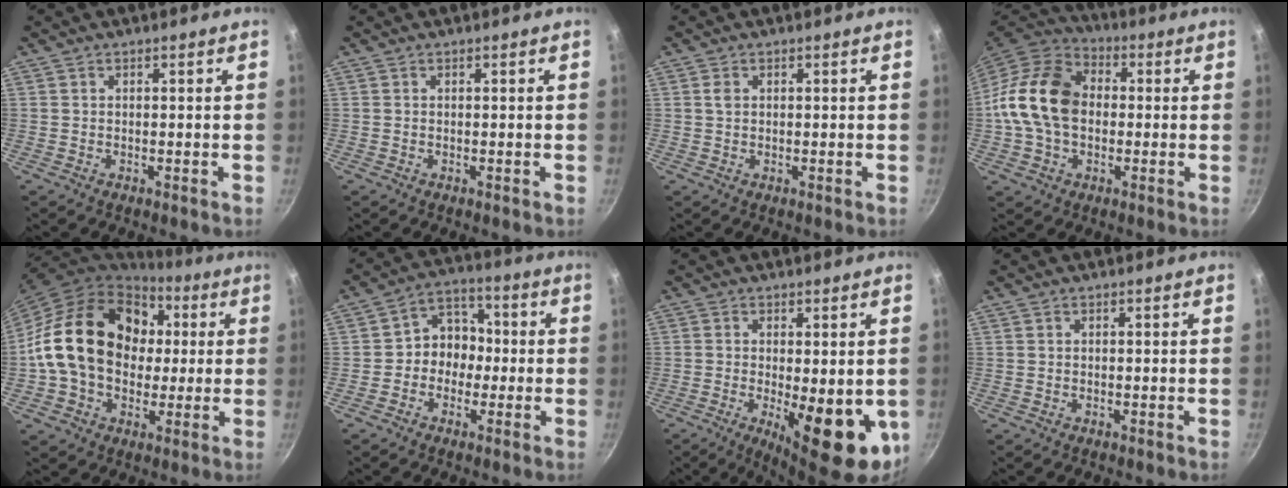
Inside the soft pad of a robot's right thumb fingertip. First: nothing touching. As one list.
[{"total": 0.0}, {"total": 1.3, "force": [0.4, 0.9, 0.8], "torque": [-0.014, 0.001, 0.006]}, {"total": 16.8, "force": [-0.1, 12.2, 11.5], "torque": [-0.191, 0.031, -0.018]}, {"total": 22.3, "force": [2.4, 17.0, 14.3], "torque": [-0.226, 0.032, 0.036]}, {"total": 7.7, "force": [-1.1, 6.6, 3.7], "torque": [-0.006, 0.029, -0.033]}, {"total": 13.4, "force": [-2.8, 5.0, 12.2], "torque": [-0.149, -0.012, -0.024]}, {"total": 0.0}]